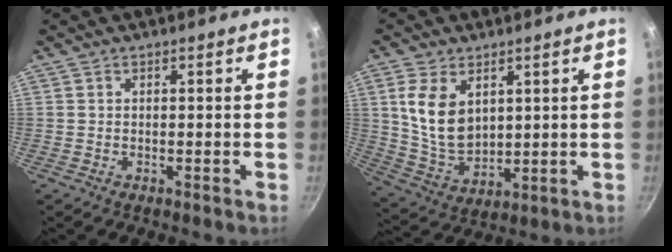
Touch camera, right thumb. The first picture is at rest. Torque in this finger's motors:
{"motor_torque": [-1.00, 1.14, -0.04, 0.26, 0.11]}